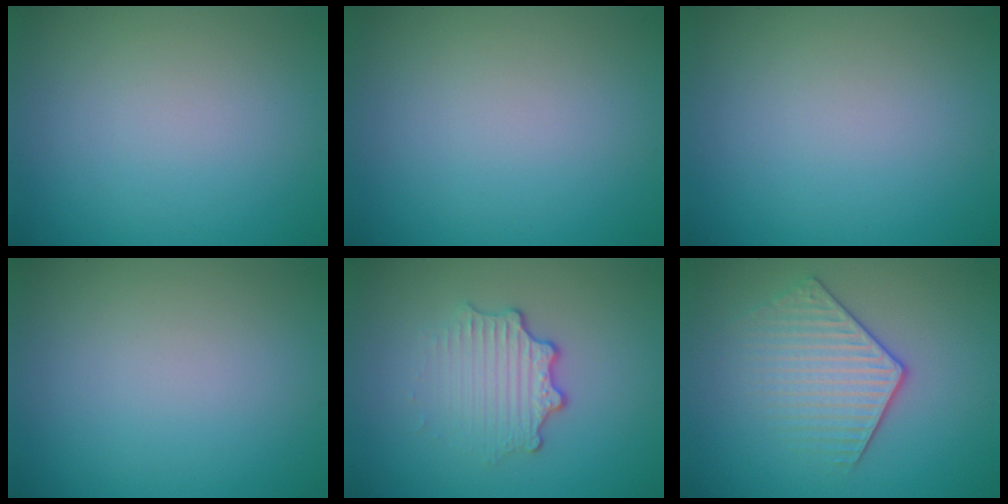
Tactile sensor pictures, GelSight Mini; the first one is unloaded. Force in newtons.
{"total": 0.0}
{"total": 0.0}
{"total": 0.0}
{"total": 3.3, "press": 2.5, "slide": 2.2}
{"total": 3.5, "press": 3.1, "slide": 1.8}